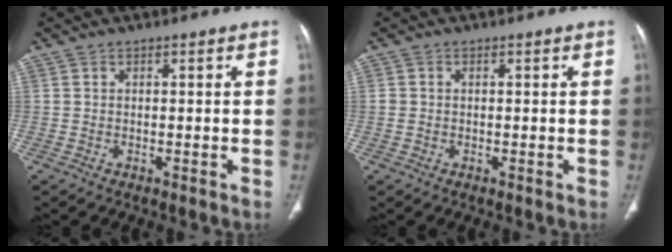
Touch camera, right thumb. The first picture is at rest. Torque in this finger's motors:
{"motor_torque": [0.03, 0.03, 0.05, 0.57, 0.04]}